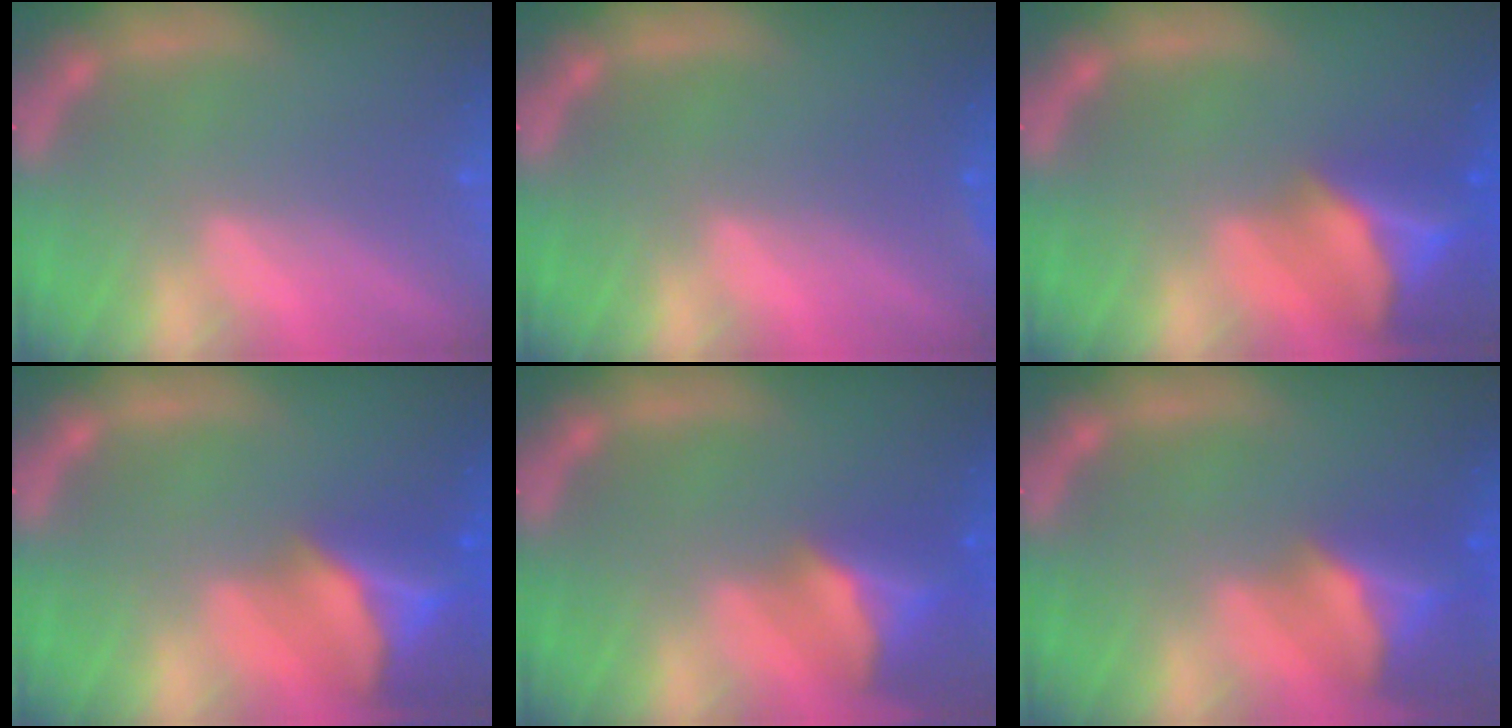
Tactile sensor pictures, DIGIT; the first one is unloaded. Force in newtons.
{"total": 0.9}
{"total": 9.4}
{"total": 9.4}
{"total": 7.0}
{"total": 7.5}